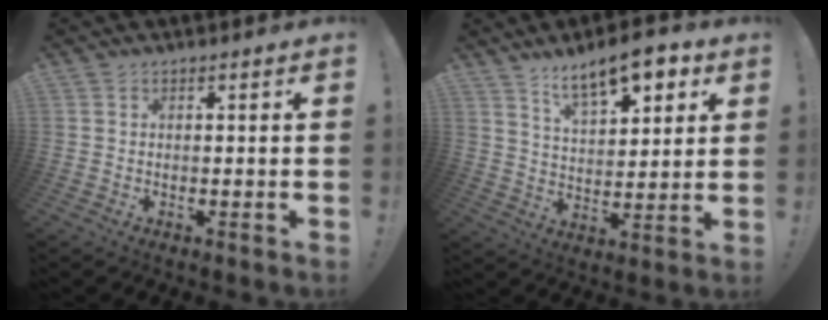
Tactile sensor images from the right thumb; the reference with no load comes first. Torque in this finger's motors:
{"motor_torque": [0.03, 0.16, 0.62, 0.36, 0.27]}